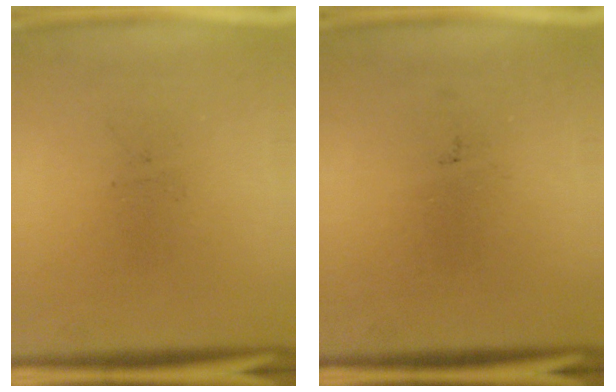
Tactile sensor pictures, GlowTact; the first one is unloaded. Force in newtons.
{"total": 0.0}